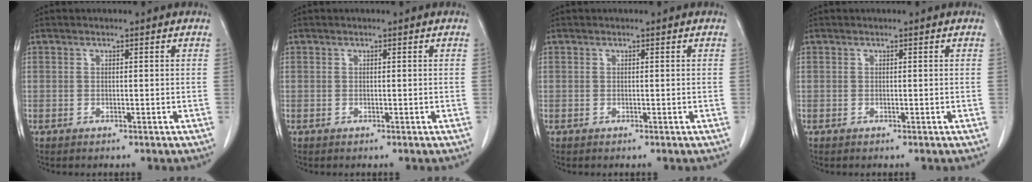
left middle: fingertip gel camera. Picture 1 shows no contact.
{"total": 0.0}
{"total": 0.0}
{"total": 0.0}